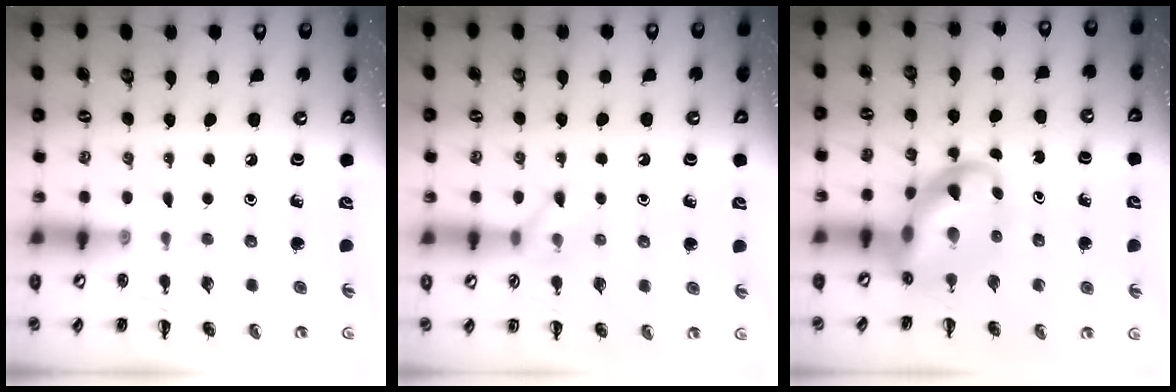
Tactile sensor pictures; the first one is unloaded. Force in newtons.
{"total": 7.0, "press": 6.9, "slide": 0.7}
{"total": 11.5, "press": 11.1, "slide": 3.0}